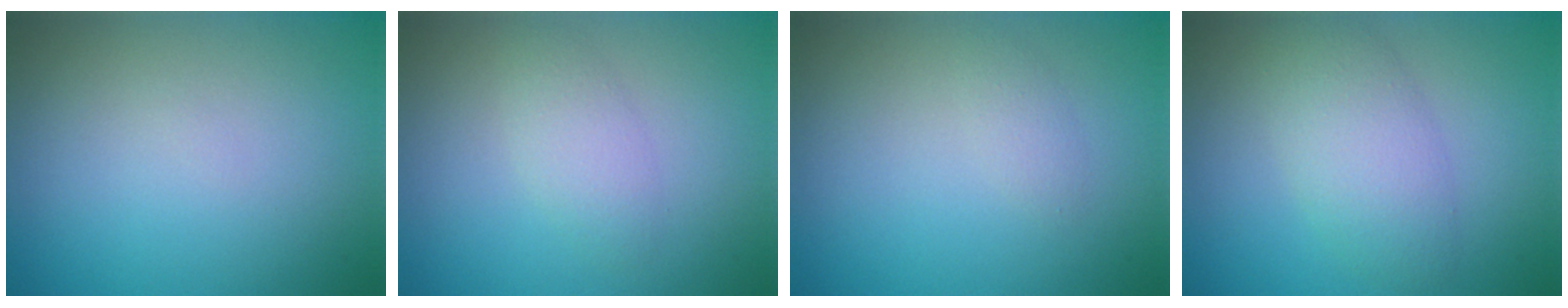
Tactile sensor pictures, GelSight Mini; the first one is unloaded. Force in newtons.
{"total": 1.7, "press": 1.7, "slide": 0.1}
{"total": 0.9, "press": 0.9, "slide": 0.0}
{"total": 3.9, "press": 3.9, "slide": 0.2}